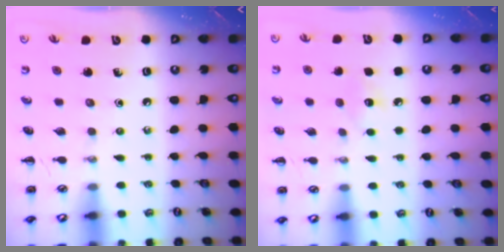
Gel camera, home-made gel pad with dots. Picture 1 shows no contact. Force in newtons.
{"total": 6.1, "press": 5.9, "slide": 1.6}